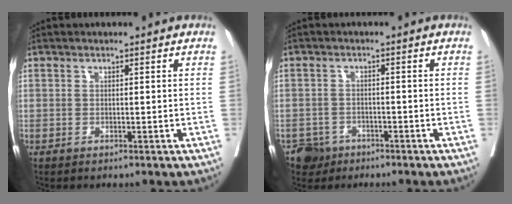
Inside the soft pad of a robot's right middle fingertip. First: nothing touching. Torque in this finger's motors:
{"motor_torque": [-0.14, 0.14, -0.04, -0.01]}